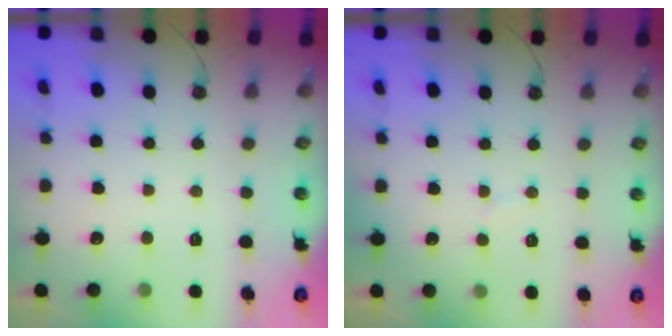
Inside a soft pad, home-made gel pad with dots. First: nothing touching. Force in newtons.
{"total": 3.6, "press": 3.6, "slide": 0.4}